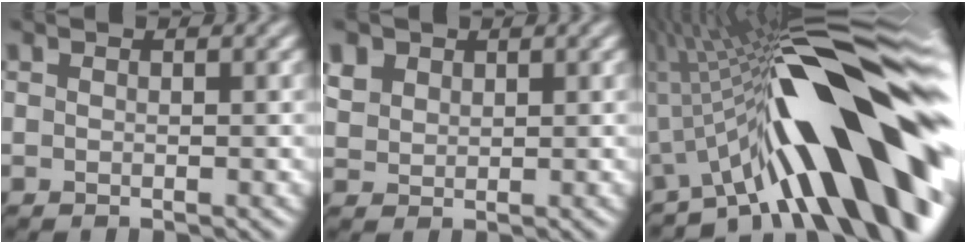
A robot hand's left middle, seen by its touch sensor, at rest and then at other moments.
{"total": 1.8, "force": [1.2, 1.4, 0.2], "torque": [-0.009, 0.010, 0.029]}
{"total": 16.3, "force": [-3.0, 4.4, 15.4], "torque": [-0.181, 0.047, -0.065]}